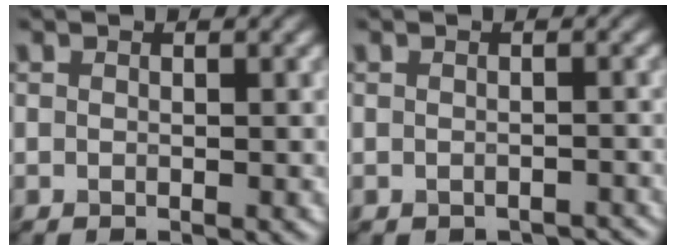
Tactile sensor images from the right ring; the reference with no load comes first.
{"total": 2.5, "force": [-2.4, -0.7, -0.5], "torque": [-0.025, -0.010, -0.009]}